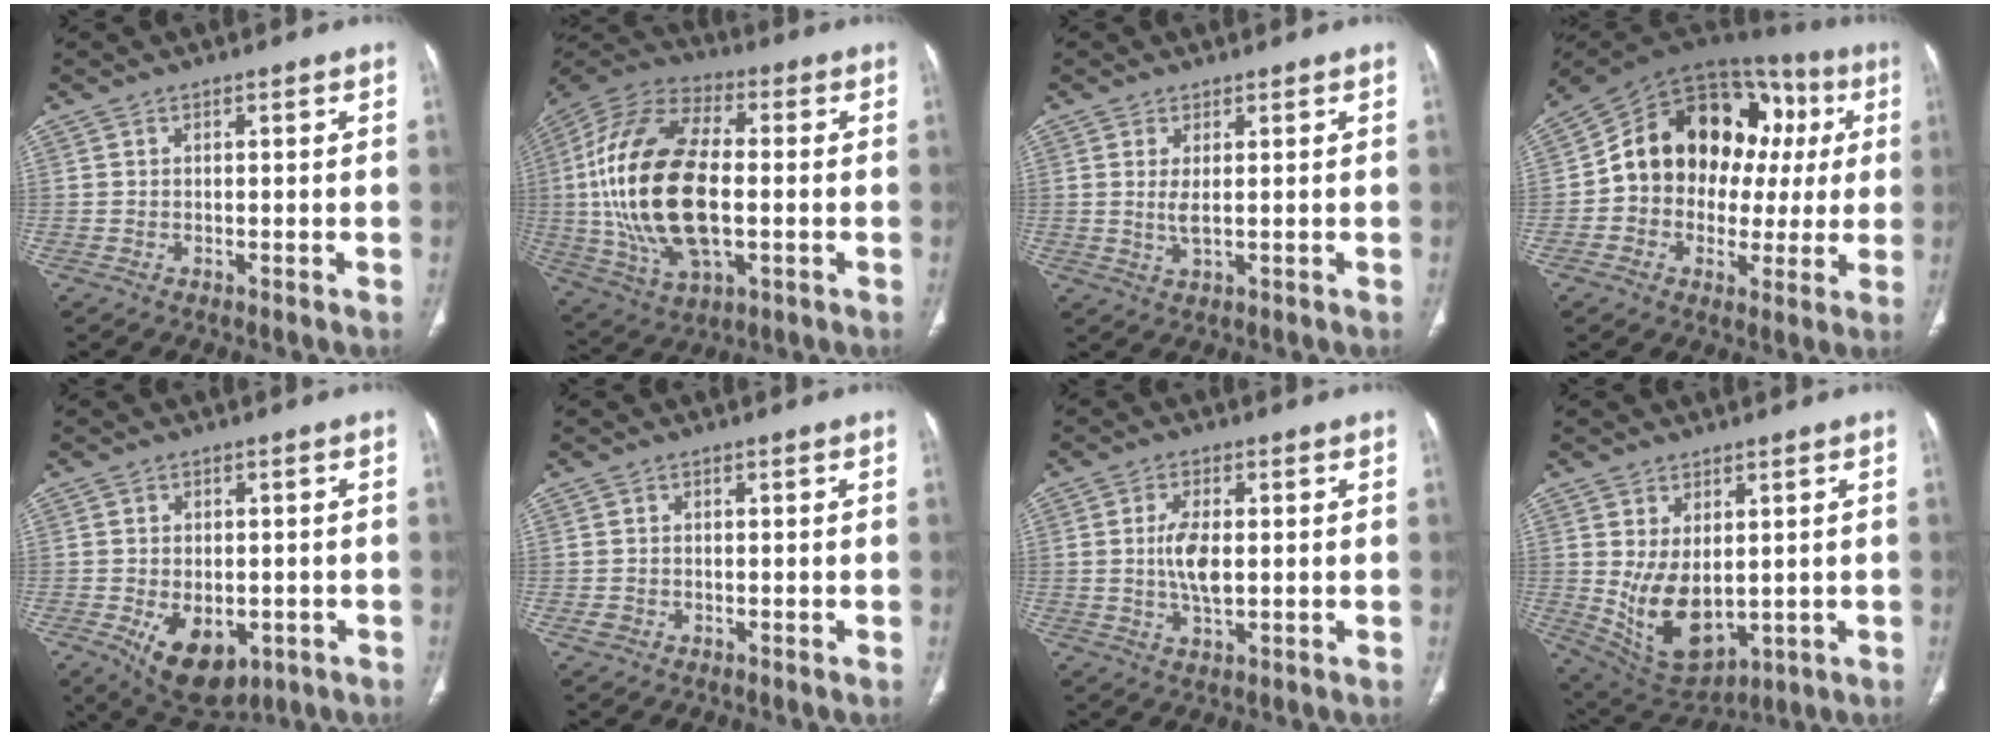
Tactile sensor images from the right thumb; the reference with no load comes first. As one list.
[{"total": 25.7, "force": [-0.9, 13.3, 22.0], "torque": [-0.452, 0.005, -0.013]}, {"total": 2.8, "force": [0.5, 0.7, 2.6], "torque": [-0.059, -0.011, 0.017]}, {"total": 22.5, "force": [2.7, 16.6, 14.9], "torque": [-0.180, 0.054, 0.040]}, {"total": 10.9, "force": [-3.9, 6.7, 7.7], "torque": [-0.100, 0.001, -0.041]}, {"total": 1.5, "force": [-0.5, 1.3, 0.6], "torque": [-0.011, 0.005, -0.008]}, {"total": 6.4, "force": [0.3, 2.9, 5.7], "torque": [-0.113, -0.005, 0.005]}, {"total": 12.0, "force": [0.0, 7.4, 9.5], "torque": [-0.154, -0.014, 0.035]}]